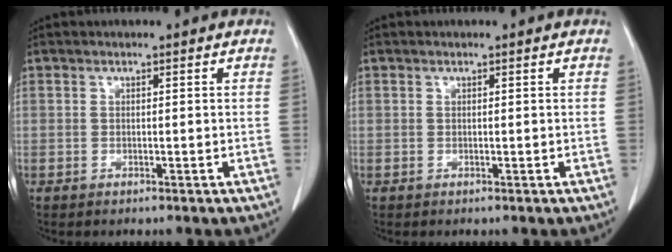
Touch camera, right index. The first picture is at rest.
{"total": 0.0}